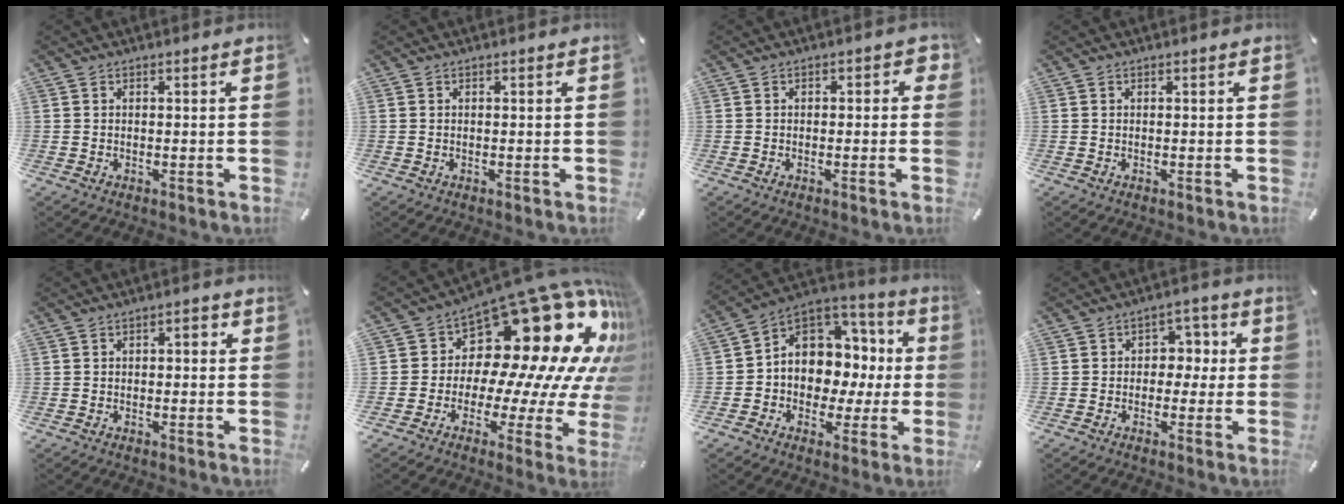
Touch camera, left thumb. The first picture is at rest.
{"total": 0.0}
{"total": 2.0, "force": [-0.6, 1.3, 1.3], "torque": [-0.016, 0.006, -0.015]}
{"total": 0.0}
{"total": 2.0, "force": [-0.7, 1.2, 1.4], "torque": [-0.028, 0.012, -0.018]}
{"total": 23.1, "force": [13.0, 10.9, 15.6], "torque": [-0.195, -0.153, 0.239]}
{"total": 9.9, "force": [1.8, 8.6, 4.4], "torque": [-0.072, -0.031, 0.038]}
{"total": 4.9, "force": [-0.8, 4.3, 2.3], "torque": [-0.028, 0.010, -0.023]}